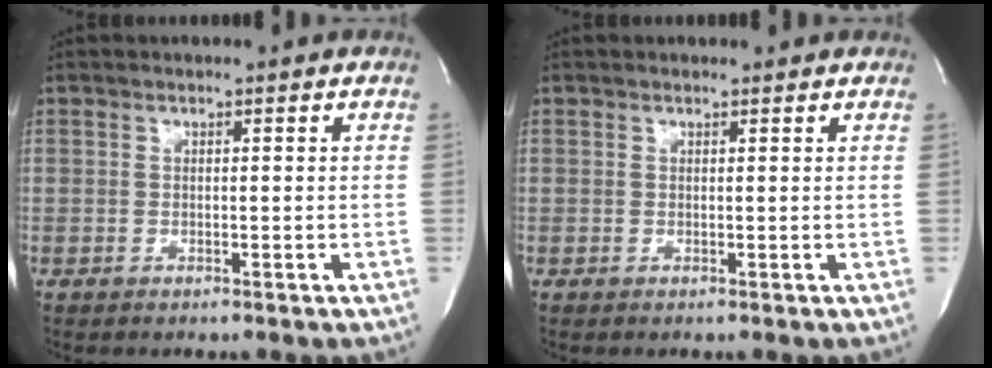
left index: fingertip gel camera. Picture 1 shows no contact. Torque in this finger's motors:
{"motor_torque": [0.11, -0.08, -0.13, 0.02]}